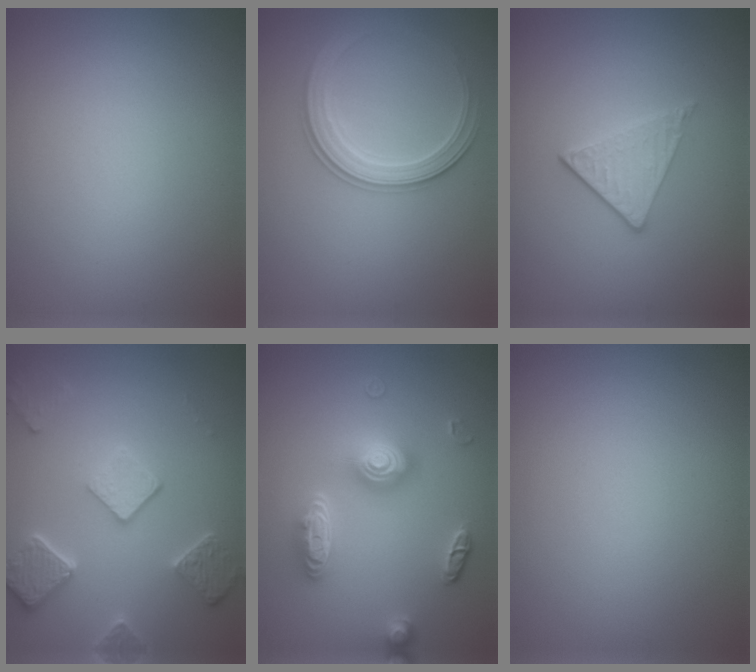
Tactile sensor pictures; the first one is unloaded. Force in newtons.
{"total": 3.1, "press": 3.1, "slide": 0.2}
{"total": 2.0, "press": 1.7, "slide": 1.0}
{"total": 5.2, "press": 4.0, "slide": 3.3}
{"total": 4.1, "press": 3.4, "slide": 2.4}
{"total": 0.0}